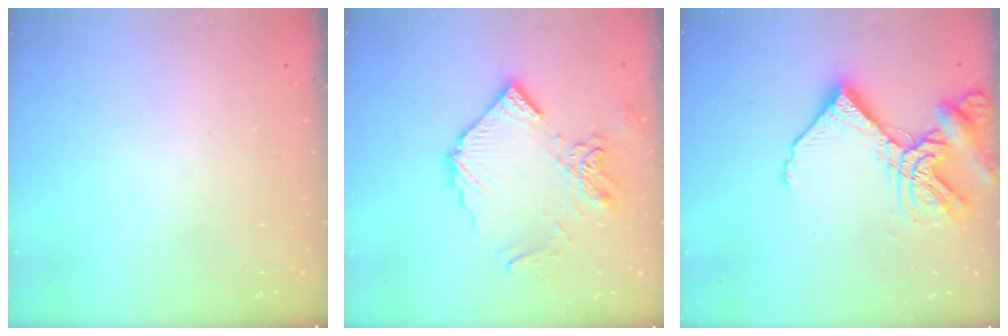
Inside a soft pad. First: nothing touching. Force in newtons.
{"total": 13.4, "press": 13.3, "slide": 1.5}
{"total": 14.7, "press": 14.6, "slide": 1.8}